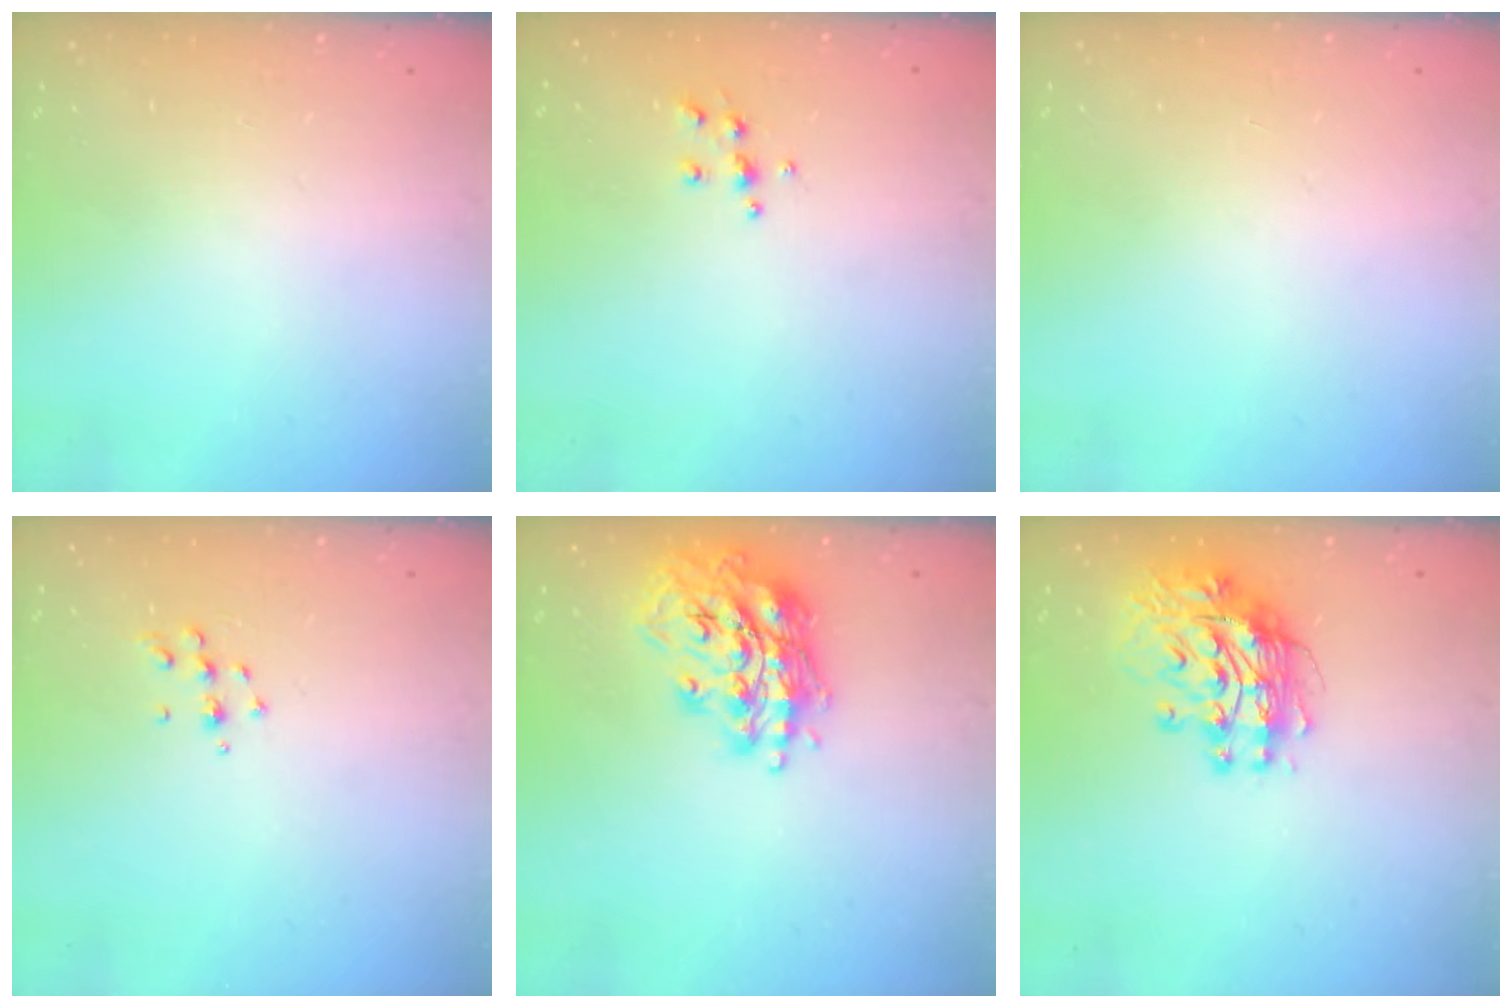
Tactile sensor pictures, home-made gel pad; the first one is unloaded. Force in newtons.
{"total": 5.5, "press": 5.4, "slide": 0.6}
{"total": 0.0}
{"total": 4.7, "press": 4.6, "slide": 0.8}
{"total": 17.4, "press": 17.4, "slide": 1.4}
{"total": 12.3, "press": 12.2, "slide": 1.1}